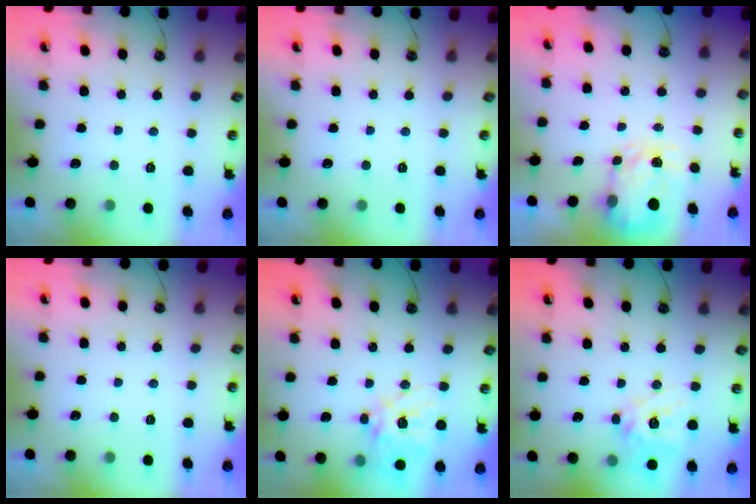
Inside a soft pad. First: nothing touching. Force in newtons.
{"total": 0.0}
{"total": 3.9, "press": 3.8, "slide": 0.5}
{"total": 0.0}
{"total": 16.2, "press": 16.0, "slide": 2.4}
{"total": 14.2, "press": 14.1, "slide": 1.8}